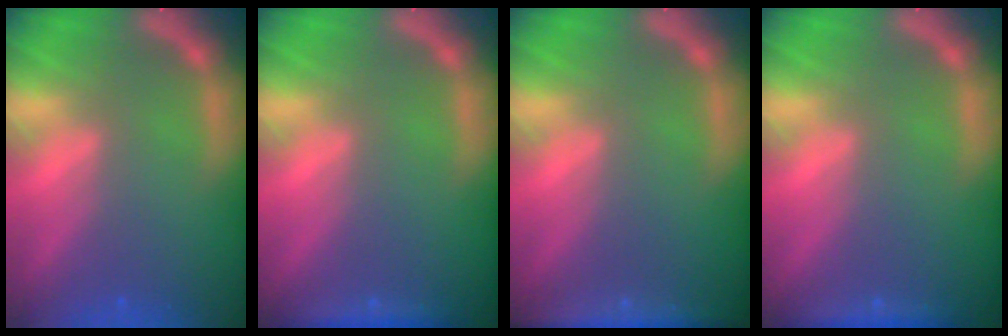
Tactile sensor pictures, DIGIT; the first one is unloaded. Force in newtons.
{"total": 1.9}
{"total": 4.5}
{"total": 1.9}